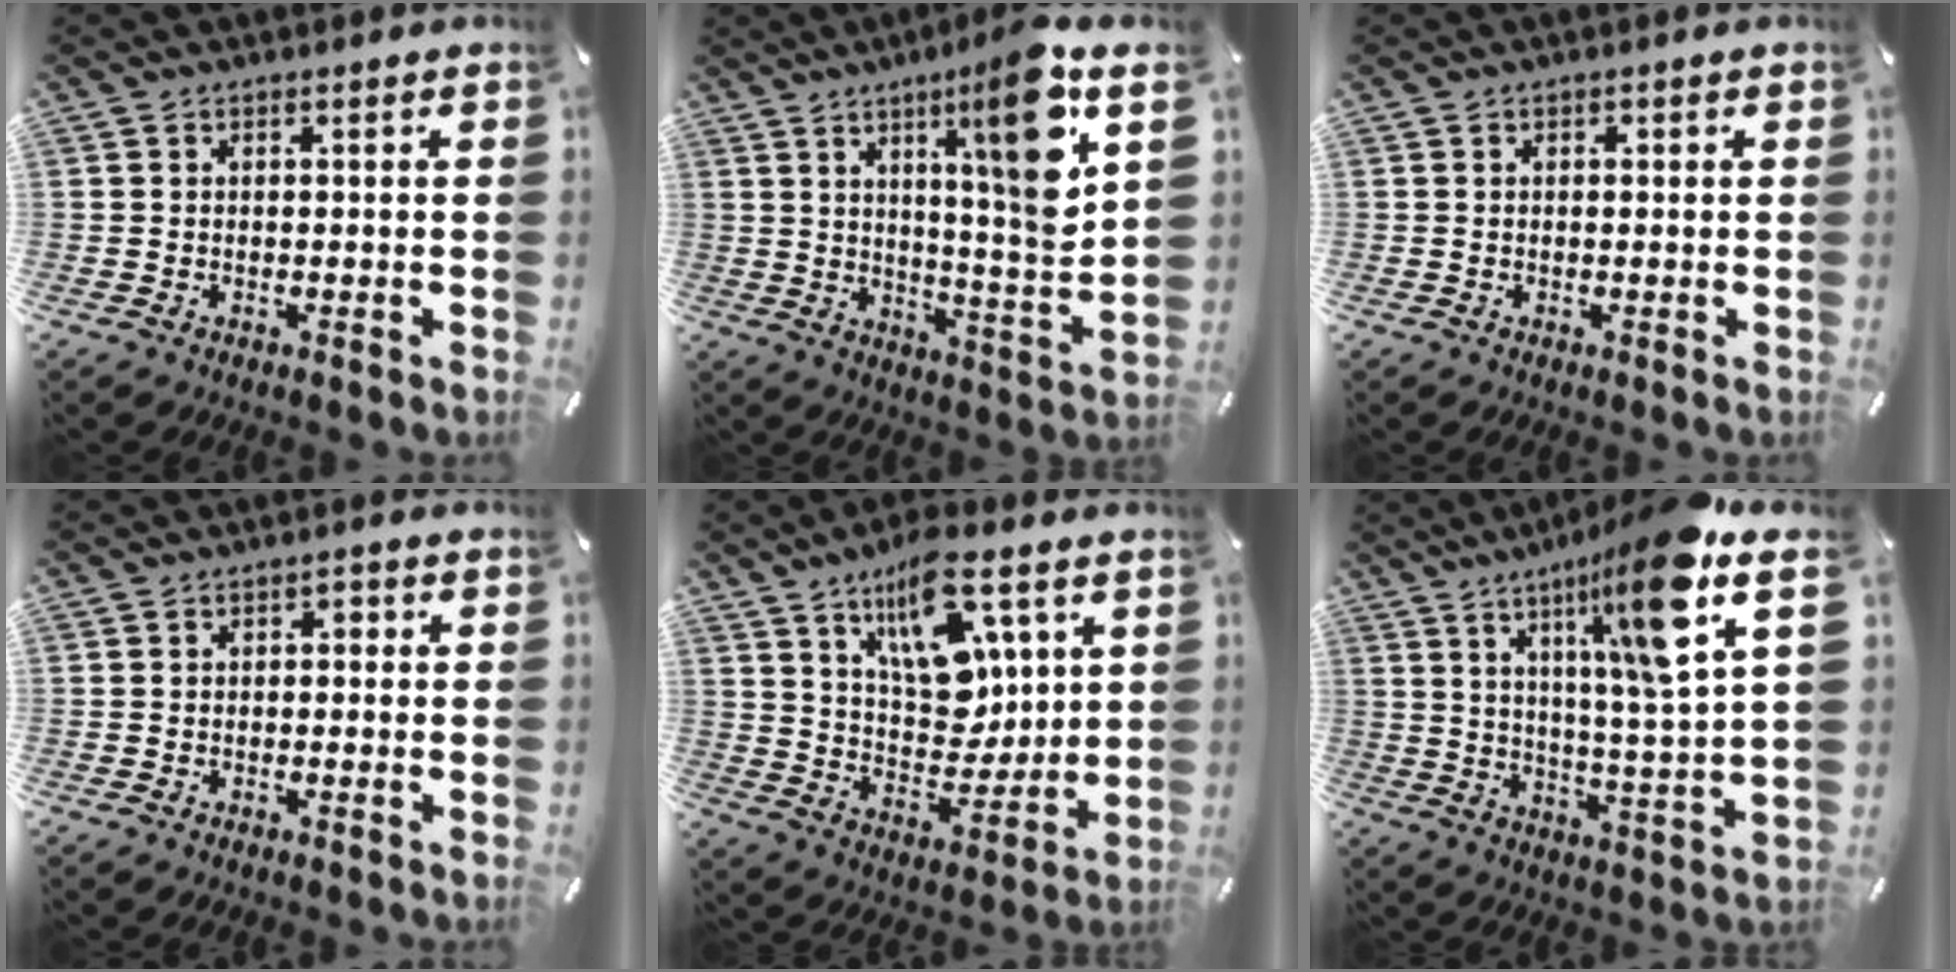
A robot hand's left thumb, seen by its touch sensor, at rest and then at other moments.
{"total": 16.7, "force": [7.4, 2.5, 14.8], "torque": [-0.217, -0.043, 0.102]}
{"total": 0.6, "force": [0.1, 0.4, 0.5], "torque": [-0.001, -0.002, 0.000]}
{"total": 1.5, "force": [-0.8, 0.9, 0.8], "torque": [-0.017, 0.009, -0.020]}
{"total": 16.9, "force": [8.5, 9.5, 11.1], "torque": [-0.168, -0.042, 0.149]}
{"total": 17.8, "force": [9.6, 1.6, 14.9], "torque": [-0.238, -0.044, 0.133]}